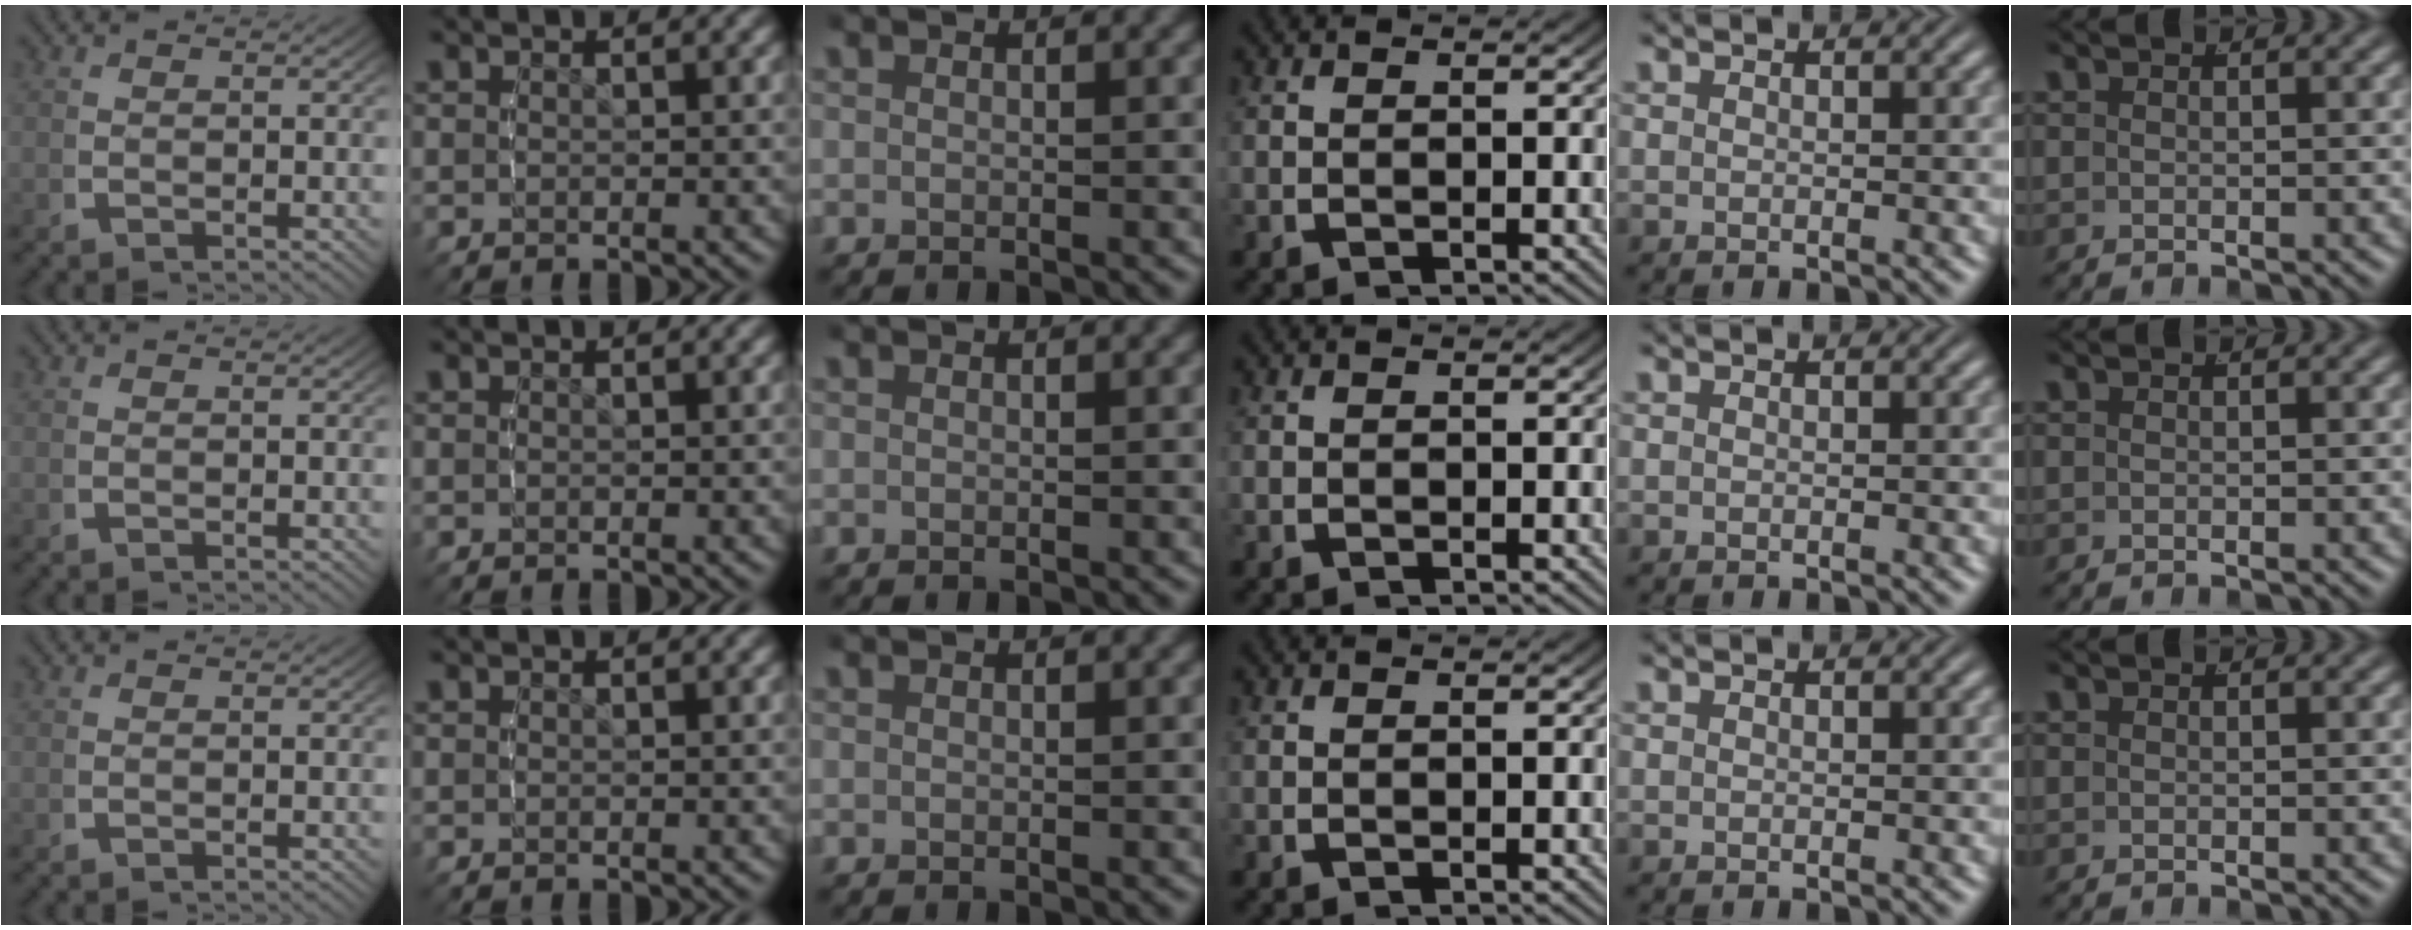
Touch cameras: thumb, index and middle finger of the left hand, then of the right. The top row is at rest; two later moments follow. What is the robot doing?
{"motion": "lift_and_place", "object": "bottle"}